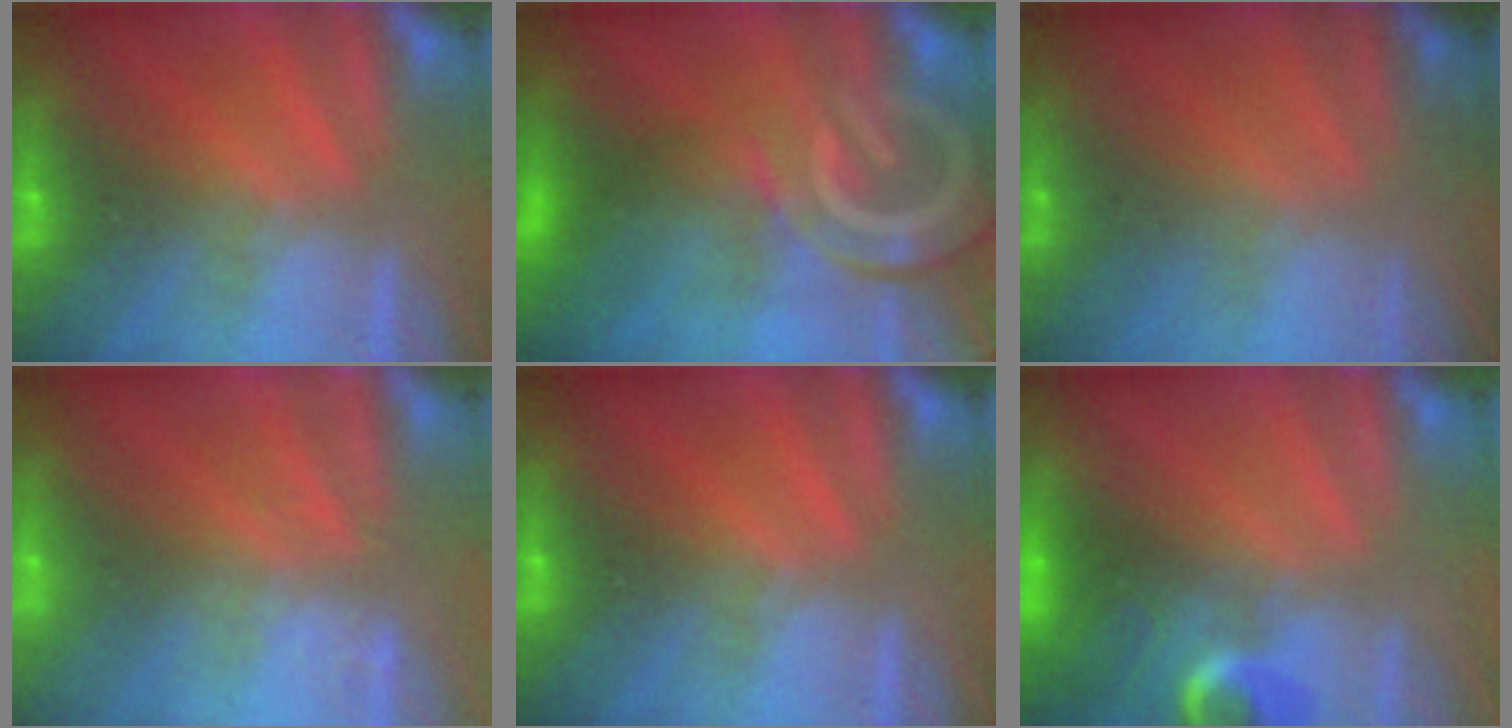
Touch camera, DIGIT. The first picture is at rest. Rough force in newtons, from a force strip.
{"total": 9.2}
{"total": 1.8}
{"total": 2.5}
{"total": 0.0}
{"total": 5.9}